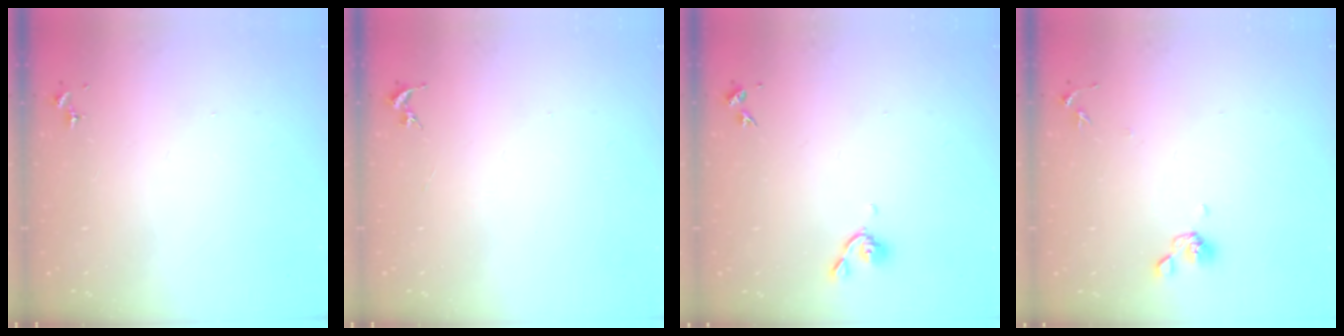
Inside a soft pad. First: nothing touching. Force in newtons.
{"total": 0.0}
{"total": 5.3, "press": 5.2, "slide": 1.1}
{"total": 7.1, "press": 6.8, "slide": 1.8}